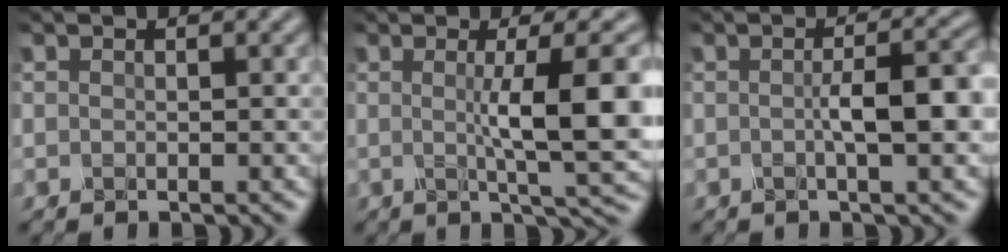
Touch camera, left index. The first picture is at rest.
{"total": 7.6, "force": [0.3, 1.3, 7.5], "torque": [-0.107, 0.002, 0.006]}
{"total": 4.7, "force": [-0.6, 1.3, 4.5], "torque": [-0.082, 0.003, -0.010]}